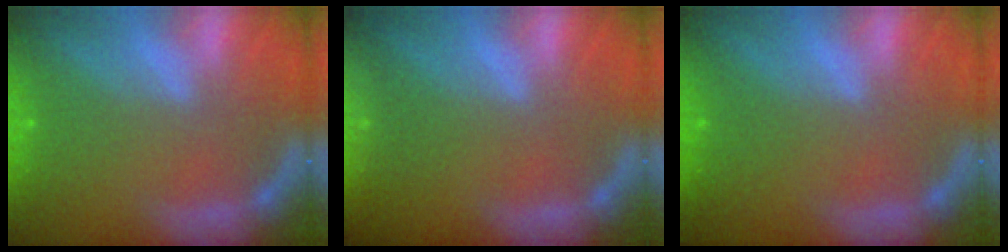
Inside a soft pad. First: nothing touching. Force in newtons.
{"total": 8.0}
{"total": 0.0}